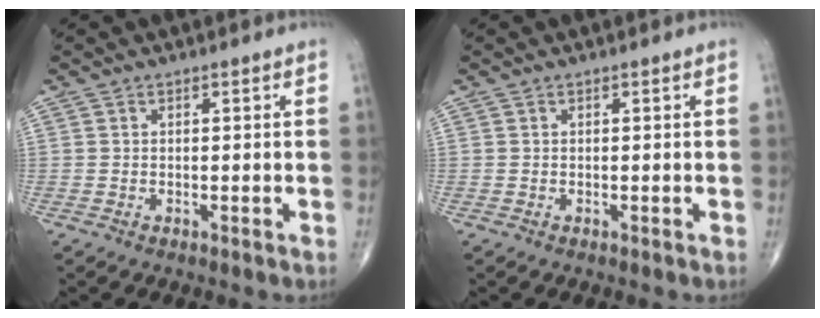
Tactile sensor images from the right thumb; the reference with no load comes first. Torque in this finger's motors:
{"motor_torque": [0.03, 0.06, -0.10, -0.04, 0.02]}